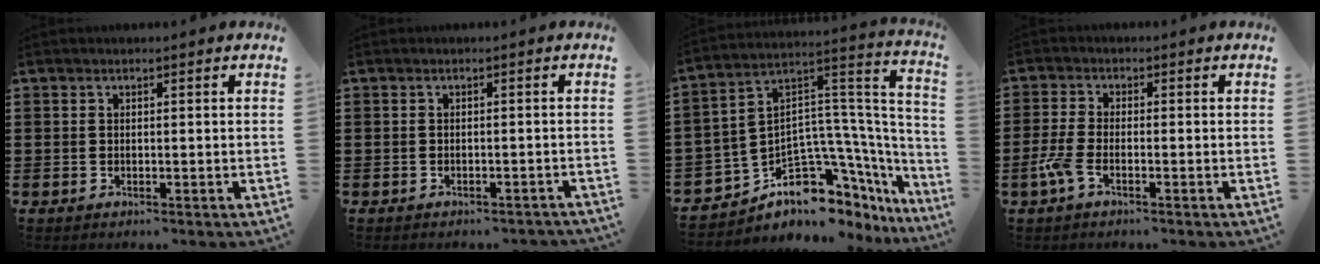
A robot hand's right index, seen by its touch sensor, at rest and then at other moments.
{"total": 0.9, "force": [-0.9, 0.3, 0.1], "torque": [-0.007, -0.001, -0.018]}
{"total": 7.8, "force": [-5.2, 4.8, 3.4], "torque": [-0.073, -0.019, -0.095]}
{"total": 3.5, "force": [-1.9, 0.9, 2.8], "torque": [-0.075, -0.005, -0.042]}